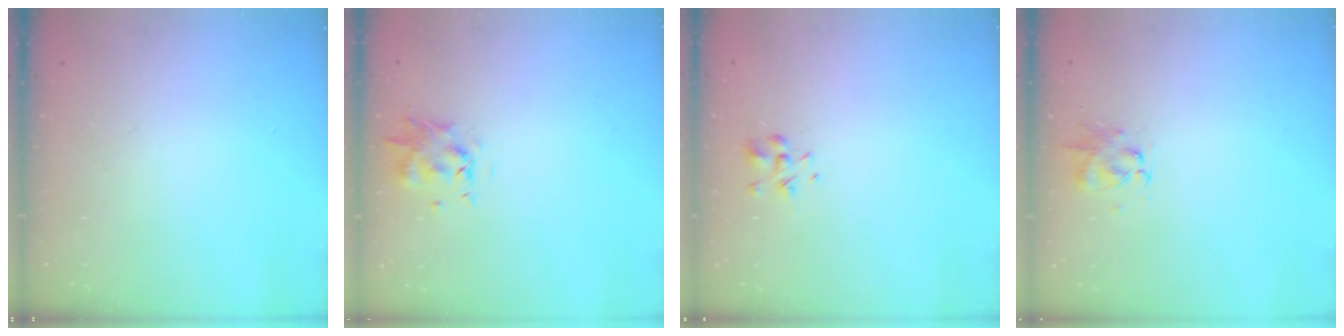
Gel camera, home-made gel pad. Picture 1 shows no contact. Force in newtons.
{"total": 1.0, "press": 0.9, "slide": 0.3}
{"total": 1.3, "press": 1.2, "slide": 0.6}
{"total": 2.8, "press": 2.6, "slide": 0.8}